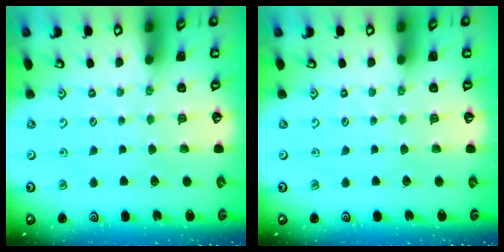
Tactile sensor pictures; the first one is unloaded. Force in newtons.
{"total": 0.0}